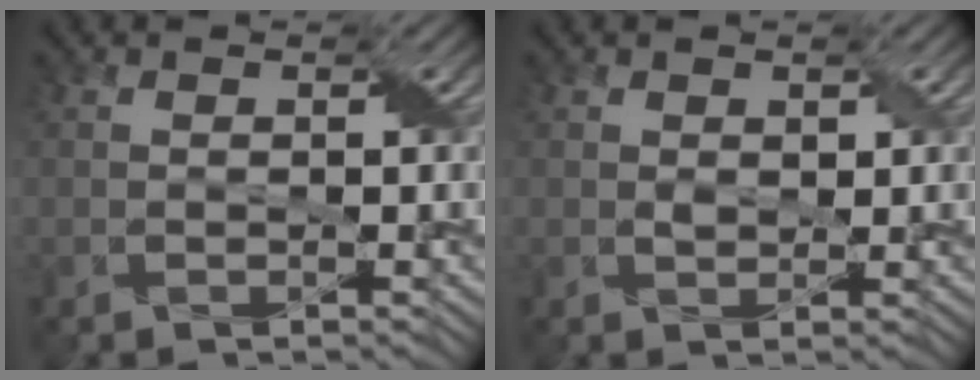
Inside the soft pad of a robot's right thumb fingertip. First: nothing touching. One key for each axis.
{"total": 1.1, "fx": 0.5, "fy": 0.7, "fz": 0.7, "tx": -0.017, "ty": -0.002, "tz": 0.012}